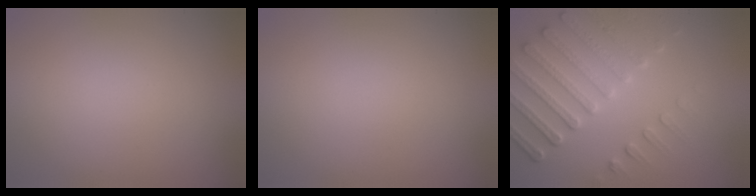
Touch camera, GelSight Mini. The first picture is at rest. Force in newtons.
{"total": 0.0}
{"total": 5.5, "press": 4.8, "slide": 2.7}